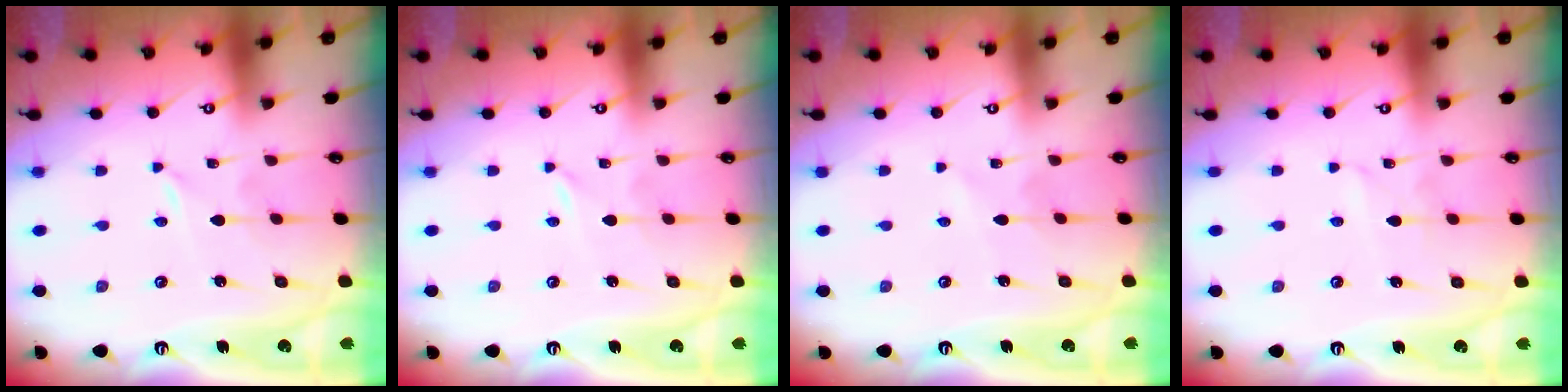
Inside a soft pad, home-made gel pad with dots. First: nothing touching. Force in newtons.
{"total": 0.0}
{"total": 1.6, "press": 1.6, "slide": 0.1}
{"total": 1.4, "press": 1.4, "slide": 0.1}